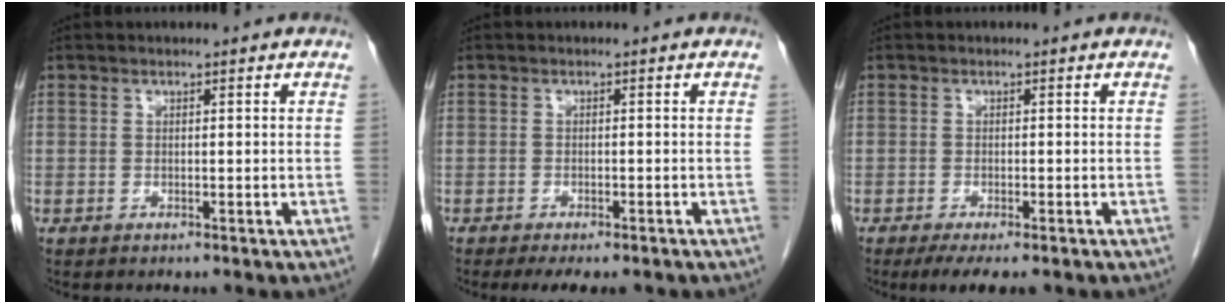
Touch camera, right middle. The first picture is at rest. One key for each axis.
{"total": 5.6, "fx": -4.4, "fy": 1.6, "fz": 3.1, "tx": -0.039, "ty": -0.010, "tz": -0.060}
{"total": 4.9, "fx": -3.5, "fy": 1.2, "fz": 3.3, "tx": -0.048, "ty": -0.013, "tz": -0.050}